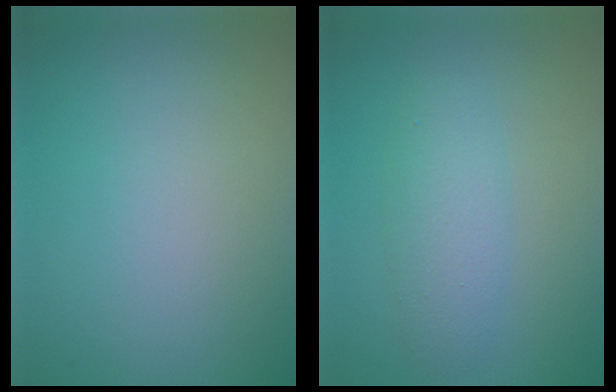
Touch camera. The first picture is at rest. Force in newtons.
{"total": 2.9, "press": 2.9, "slide": 0.1}